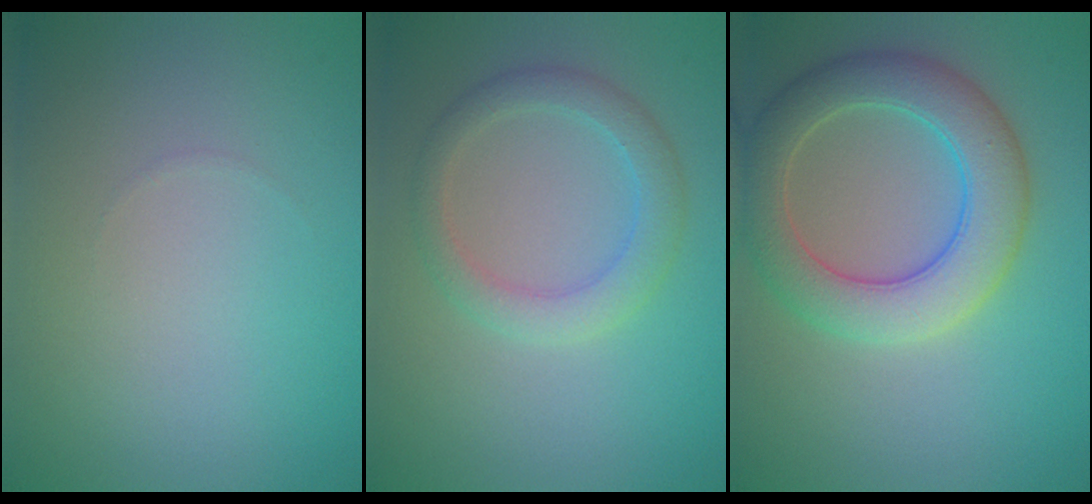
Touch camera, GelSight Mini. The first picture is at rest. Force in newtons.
{"total": 3.0, "press": 3.0, "slide": 0.1}
{"total": 6.3, "press": 6.3, "slide": 0.3}